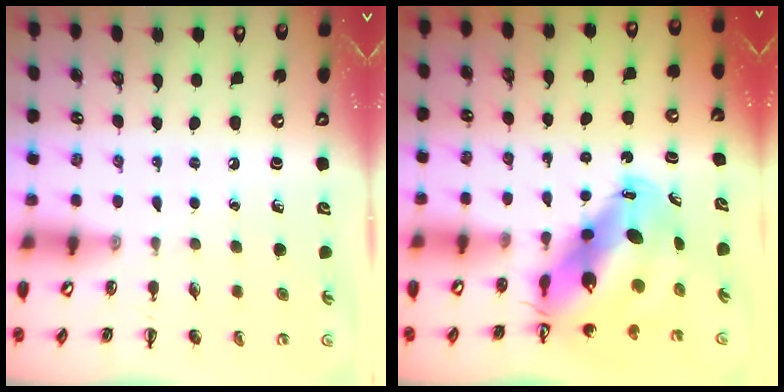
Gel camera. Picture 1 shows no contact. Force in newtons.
{"total": 12.6, "press": 12.0, "slide": 3.7}